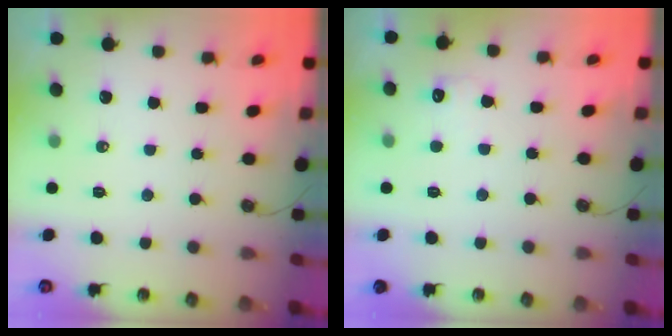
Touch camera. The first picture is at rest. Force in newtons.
{"total": 5.8, "press": 5.7, "slide": 1.3}